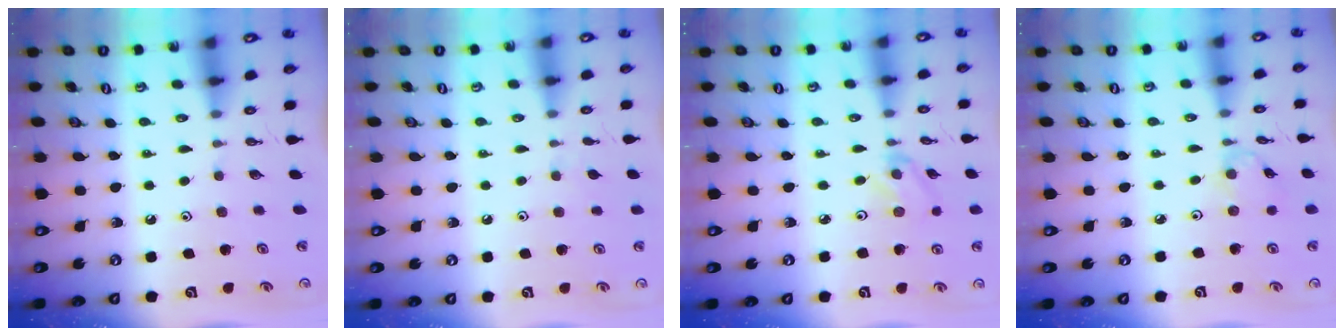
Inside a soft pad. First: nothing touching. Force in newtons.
{"total": 2.5, "press": 2.5, "slide": 0.4}
{"total": 2.0, "press": 1.9, "slide": 0.3}
{"total": 1.0, "press": 1.0, "slide": 0.2}